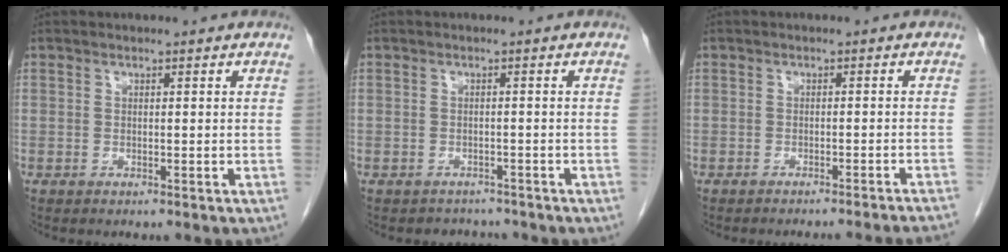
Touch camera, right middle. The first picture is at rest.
{"total": 2.4, "force": [-2.1, 1.0, -0.6], "torque": [0.004, 0.001, -0.031]}
{"total": 9.5, "force": [-9.0, -1.8, 2.6], "torque": [-0.008, -0.018, -0.100]}